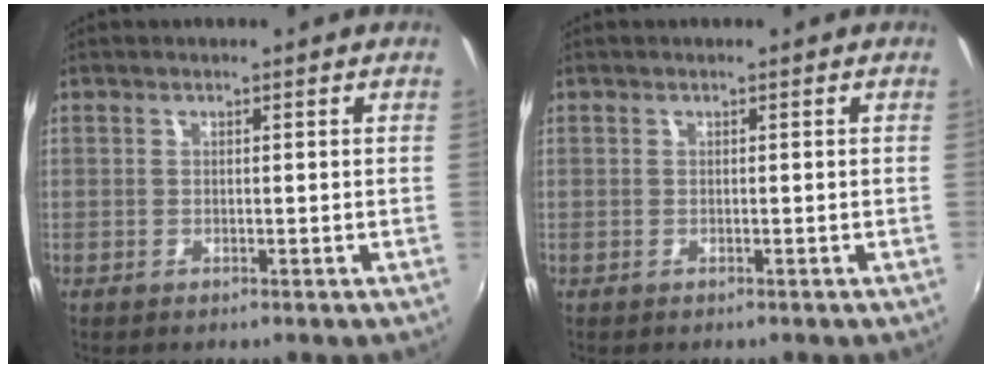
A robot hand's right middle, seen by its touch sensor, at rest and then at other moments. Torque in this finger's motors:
{"motor_torque": [0.01, -0.13, 0.02, 0.00]}